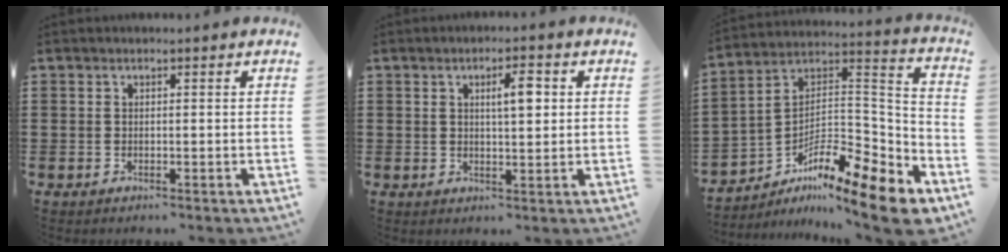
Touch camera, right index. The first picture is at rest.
{"total": 4.2, "force": [1.1, 1.2, 3.9], "torque": [-0.062, 0.001, 0.013]}
{"total": 12.6, "force": [-8.9, 3.2, 8.2], "torque": [-0.129, 0.009, -0.173]}